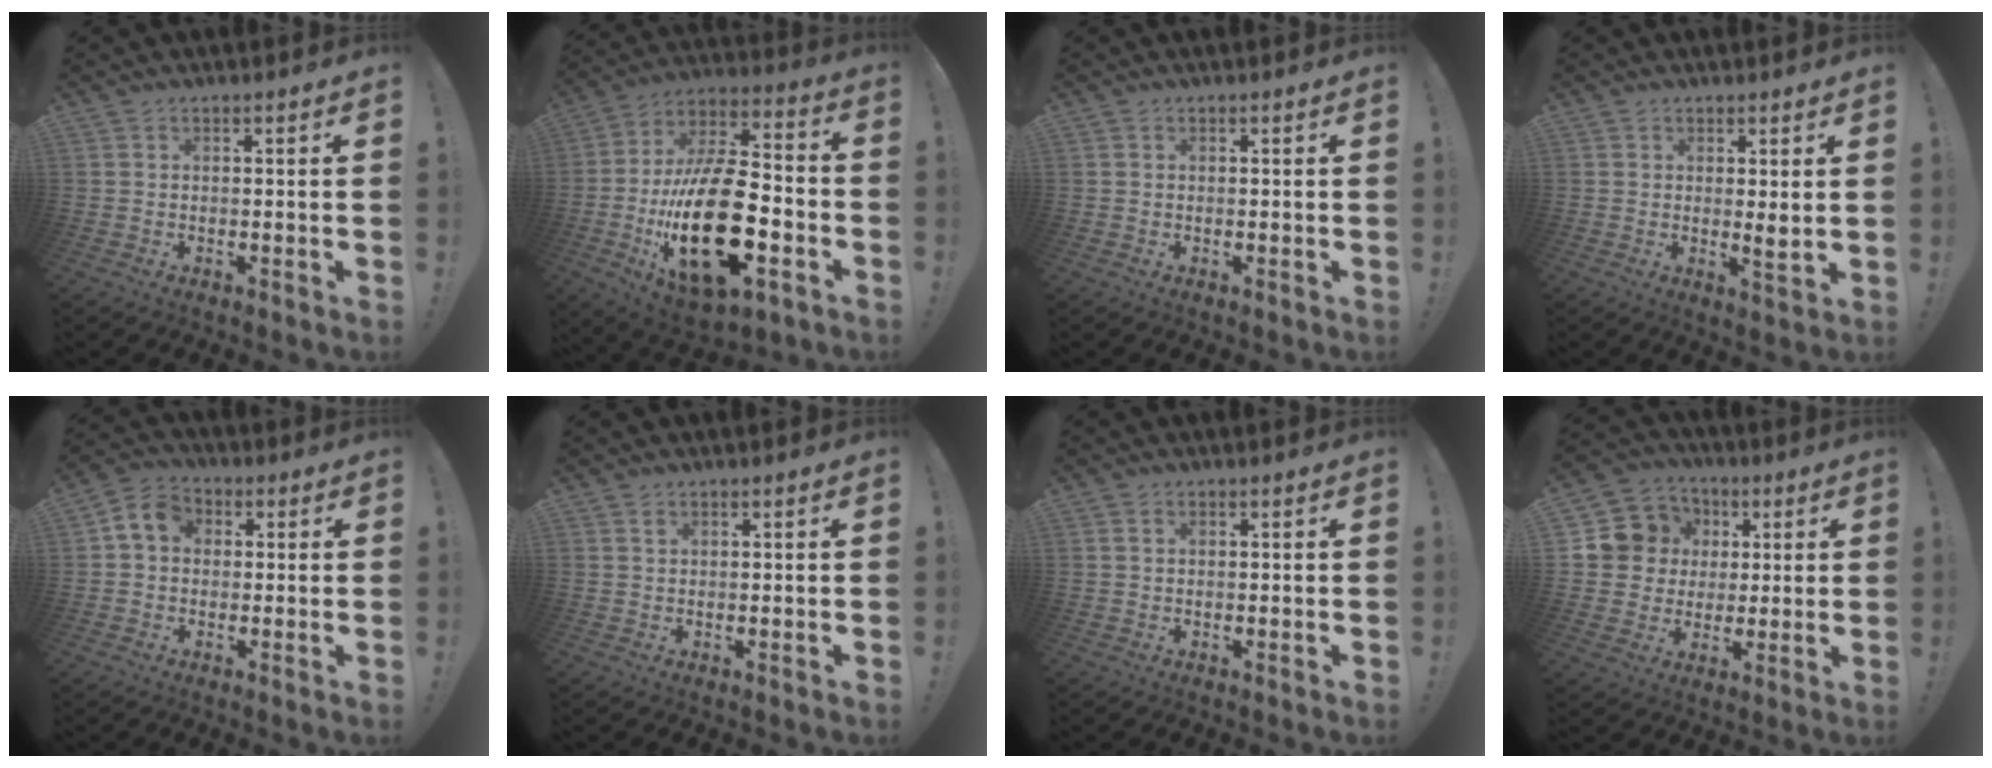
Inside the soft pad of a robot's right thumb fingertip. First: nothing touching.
{"total": 29.2, "force": [-7.7, 14.0, 24.5], "torque": [-0.461, 0.037, -0.122]}
{"total": 0.0}
{"total": 3.1, "force": [1.1, 0.3, 2.9], "torque": [-0.023, -0.024, 0.015]}
{"total": 7.4, "force": [1.4, 5.8, 4.2], "torque": [-0.068, 0.011, 0.031]}
{"total": 0.8, "force": [0.5, 0.5, 0.4], "torque": [-0.005, -0.001, 0.008]}
{"total": 0.9, "force": [0.4, 0.7, 0.4], "torque": [-0.013, 0.004, 0.008]}
{"total": 10.8, "force": [2.2, 10.2, 2.7], "torque": [-0.038, -0.004, 0.055]}